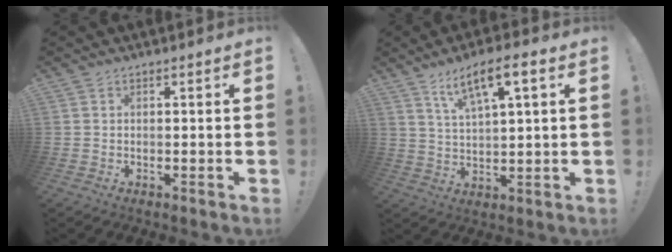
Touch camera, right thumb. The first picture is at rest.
{"total": 9.2, "force": [4.6, 2.2, 7.7], "torque": [-0.132, -0.012, 0.078]}